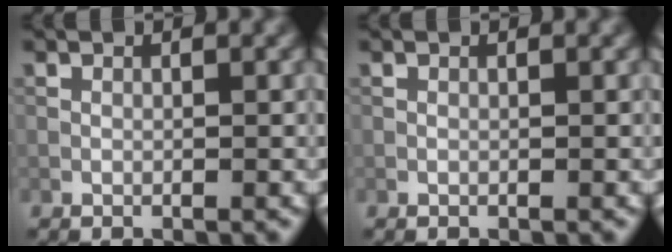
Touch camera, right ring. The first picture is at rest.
{"total": 0.0}